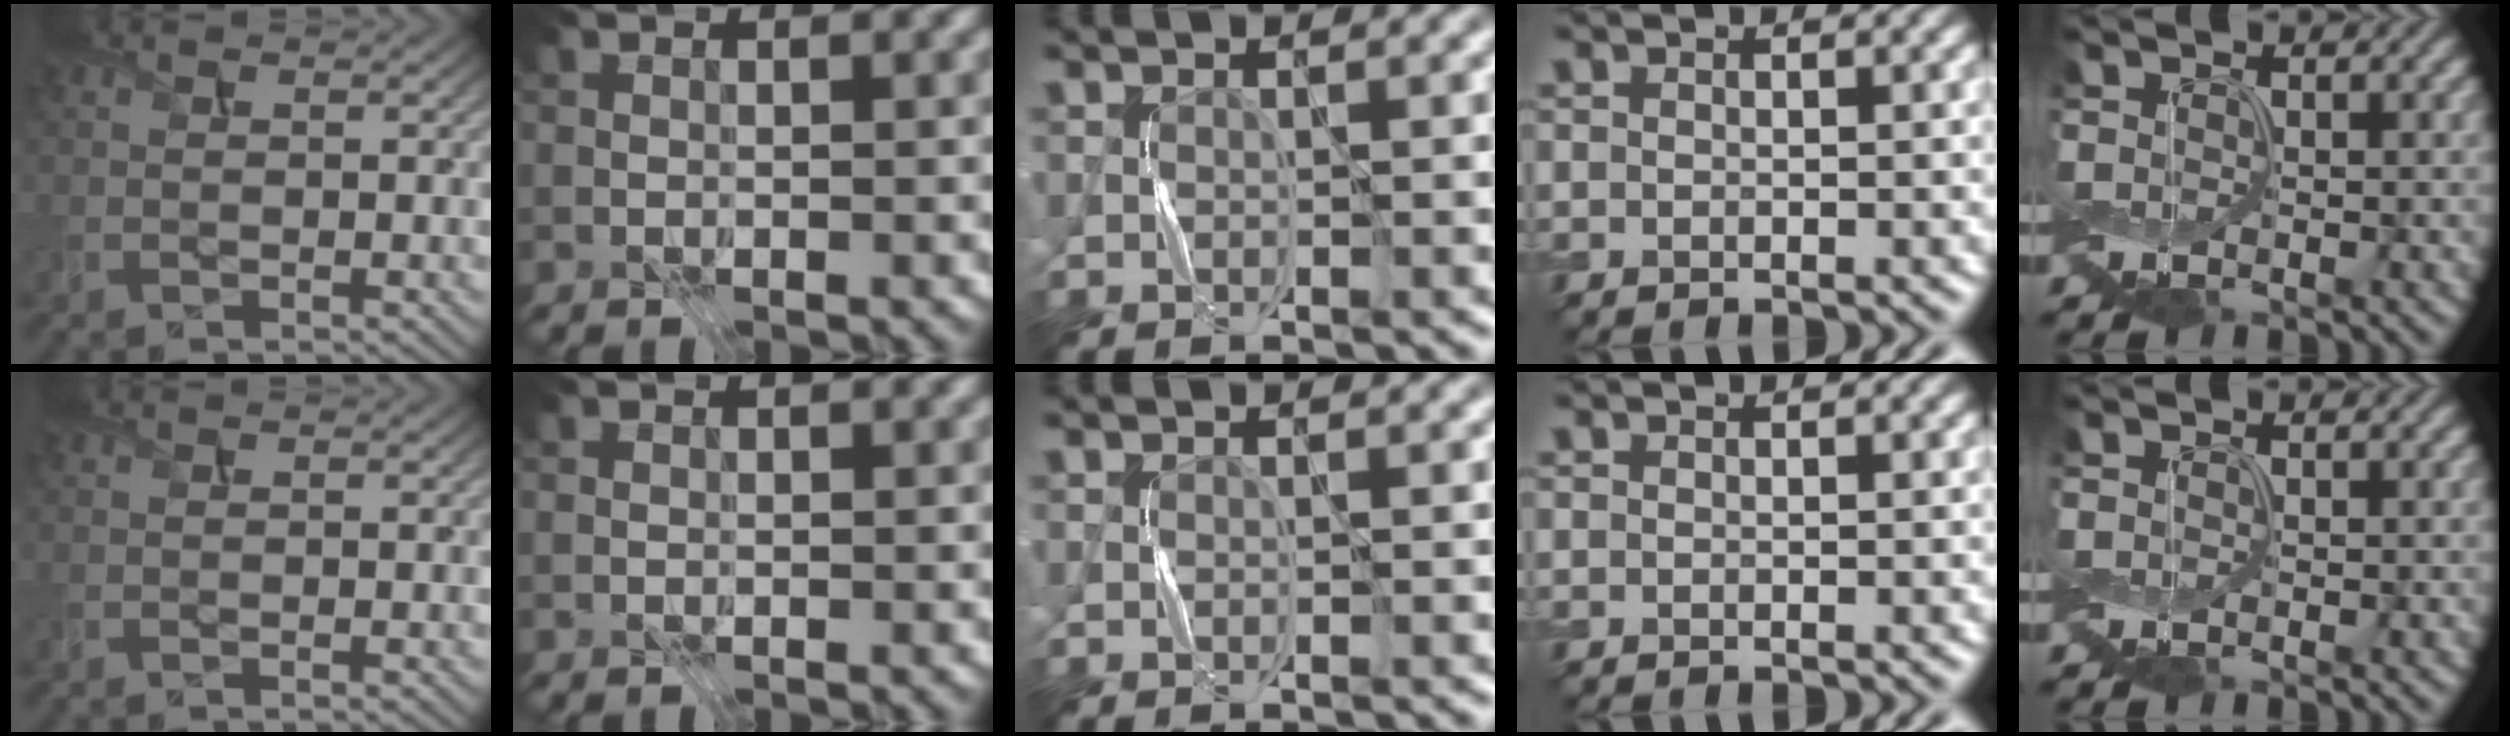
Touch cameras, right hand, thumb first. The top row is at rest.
{}